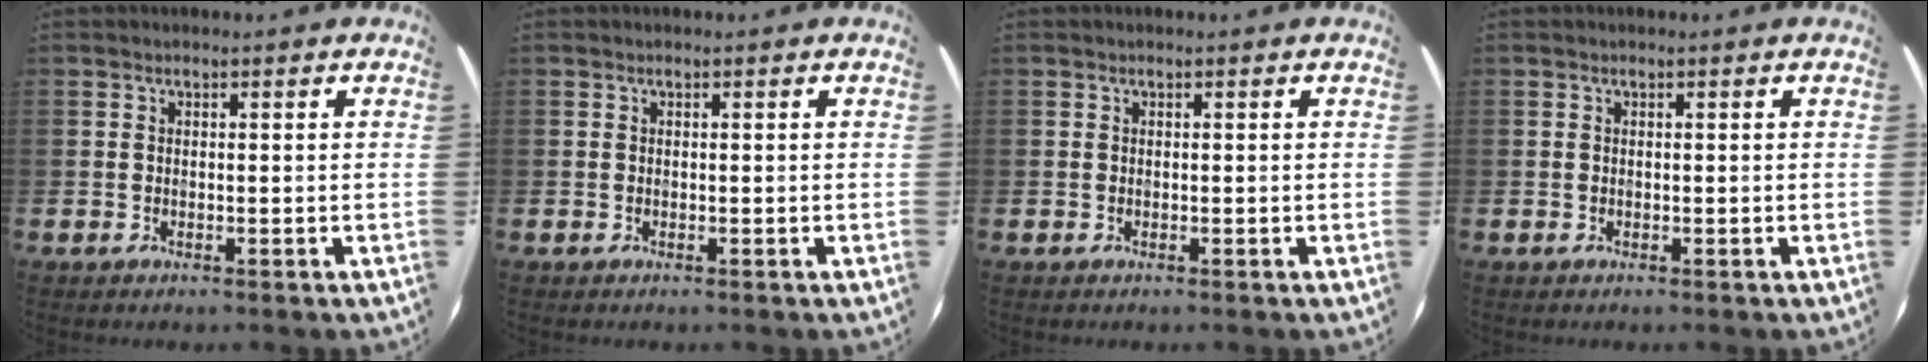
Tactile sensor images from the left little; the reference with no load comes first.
{"total": 0.0}
{"total": 0.0}
{"total": 0.0}